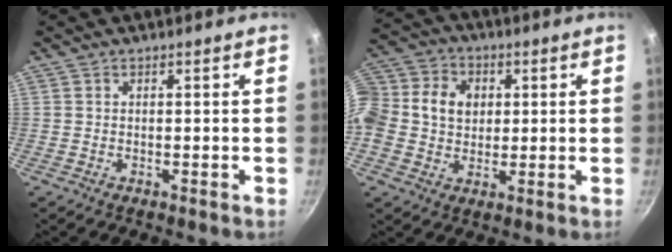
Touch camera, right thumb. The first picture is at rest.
{"total": 17.1, "force": [1.9, 14.2, 9.3], "torque": [-0.195, 0.033, 0.019]}